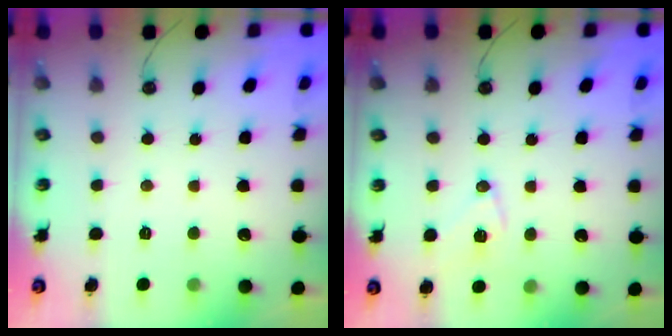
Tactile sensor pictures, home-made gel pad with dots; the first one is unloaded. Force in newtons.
{"total": 9.9, "press": 9.9, "slide": 1.0}